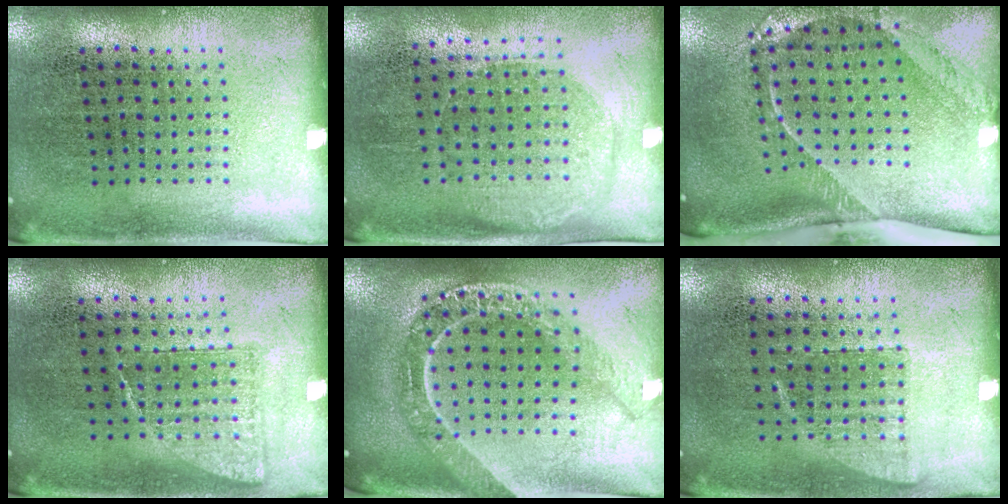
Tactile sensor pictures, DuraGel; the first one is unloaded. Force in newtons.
{"total": 1.3, "press": 1.2, "slide": 0.5}
{"total": 2.7, "press": 1.8, "slide": 2.0}
{"total": 0.8, "press": 0.8, "slide": 0.1}
{"total": 2.3, "press": 2.0, "slide": 1.2}
{"total": 0.6, "press": 0.6, "slide": 0.1}